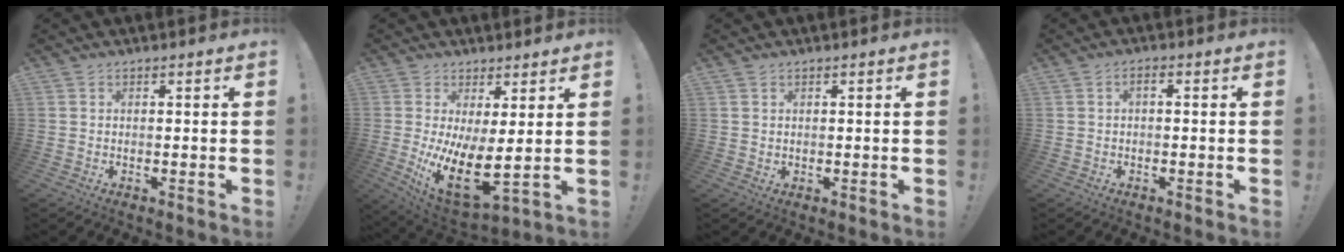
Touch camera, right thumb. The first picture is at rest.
{"total": 12.6, "force": [0.7, 4.3, 11.9], "torque": [-0.202, -0.038, 0.021]}
{"total": 1.2, "force": [0.8, 0.9, 0.3], "torque": [-0.002, -0.001, 0.014]}
{"total": 1.5, "force": [-0.7, 0.4, 1.3], "torque": [-0.024, 0.006, -0.013]}